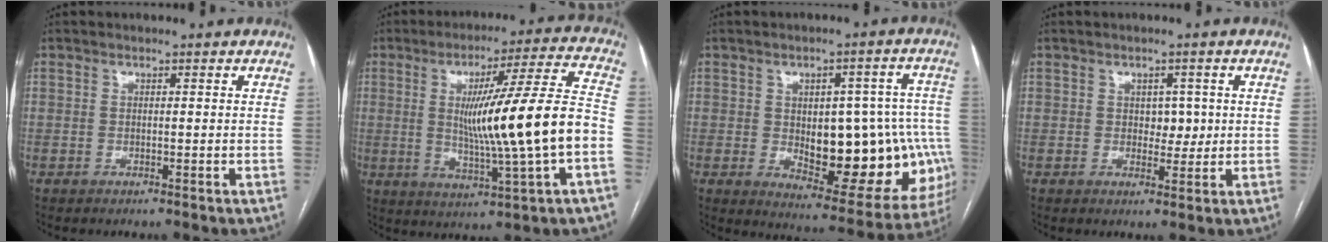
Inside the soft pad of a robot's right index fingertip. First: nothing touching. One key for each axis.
{"total": 17.7, "fx": -1.6, "fy": -0.7, "fz": 17.6, "tx": -0.282, "ty": 0.001, "tz": -0.023}
{"total": 20.7, "fx": -2.3, "fy": 9.1, "fz": 18.5, "tx": -0.172, "ty": 0.030, "tz": 0.002}
{"total": 2.9, "fx": 0.4, "fy": 2.0, "fz": 2.0, "tx": -0.019, "ty": 0.002, "tz": 0.009}